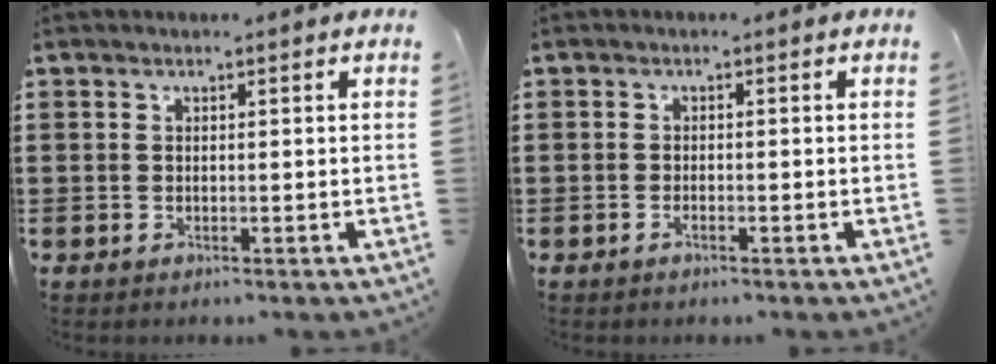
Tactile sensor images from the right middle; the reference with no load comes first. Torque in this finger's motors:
{"motor_torque": [0.79, 0.64, 0.02, -0.01]}